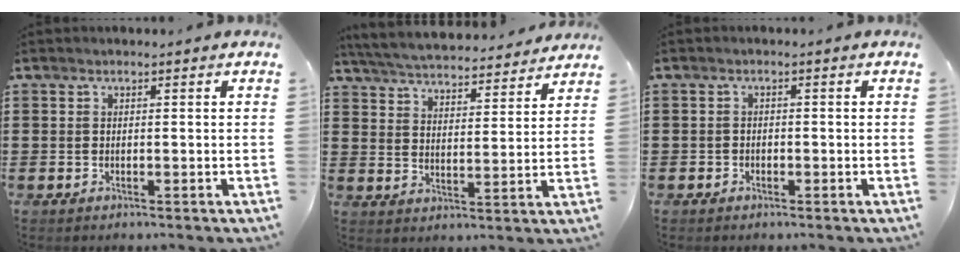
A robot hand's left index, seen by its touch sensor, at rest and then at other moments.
{"total": 5.0, "force": [5.0, -0.1, 0.5], "torque": [-0.036, -0.037, 0.082]}
{"total": 1.1, "force": [-0.9, 0.7, -0.2], "torque": [-0.001, 0.004, -0.021]}